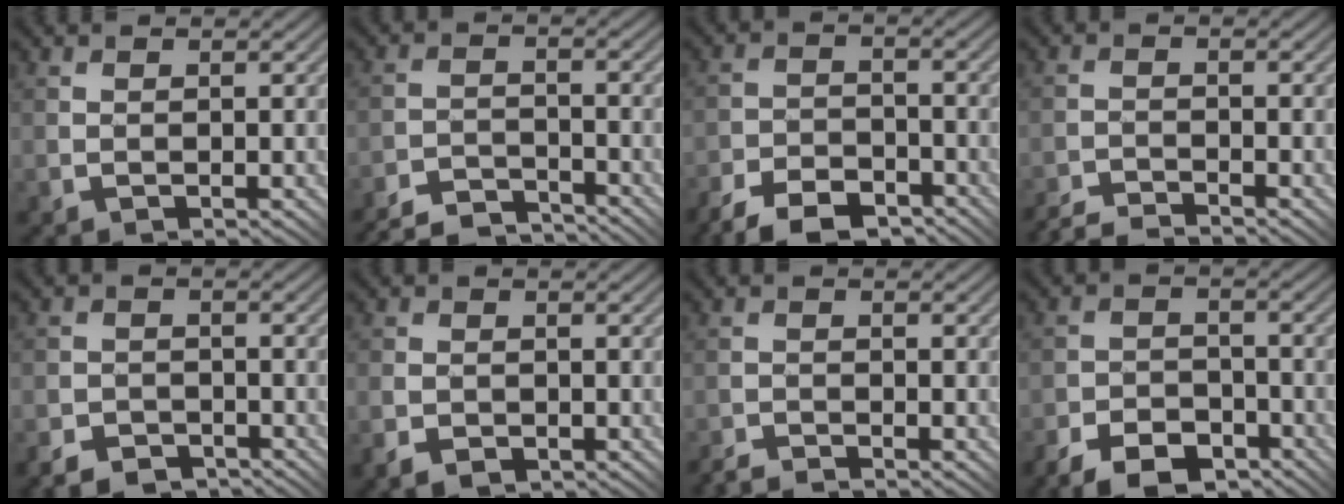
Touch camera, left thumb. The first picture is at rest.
{"total": 6.2, "force": [-6.1, 0.4, 0.9], "torque": [-0.014, 0.005, -0.114]}
{"total": 7.7, "force": [-6.5, 2.7, 3.2], "torque": [-0.059, -0.003, -0.126]}
{"total": 3.5, "force": [-3.5, -0.2, 0.6], "torque": [-0.011, 0.002, -0.073]}
{"total": 3.8, "force": [-3.4, 1.6, 0.7], "torque": [-0.013, 0.002, -0.067]}
{"total": 2.6, "force": [-1.5, 1.8, 1.2], "torque": [-0.025, -0.003, -0.034]}
{"total": 2.5, "force": [-2.5, -0.1, 0.2], "torque": [-0.003, 0.002, -0.054]}
{"total": 7.3, "force": [-5.8, 3.0, 3.2], "torque": [-0.059, -0.003, -0.111]}